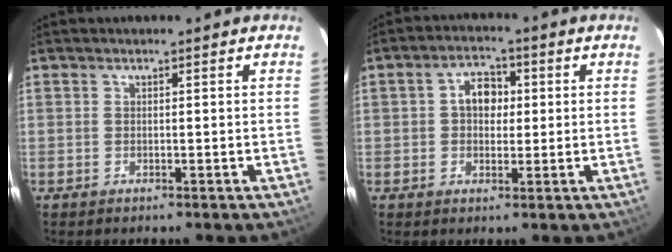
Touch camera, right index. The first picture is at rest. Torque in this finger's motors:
{"motor_torque": [0.65, 0.03, 0.19, 0.07]}